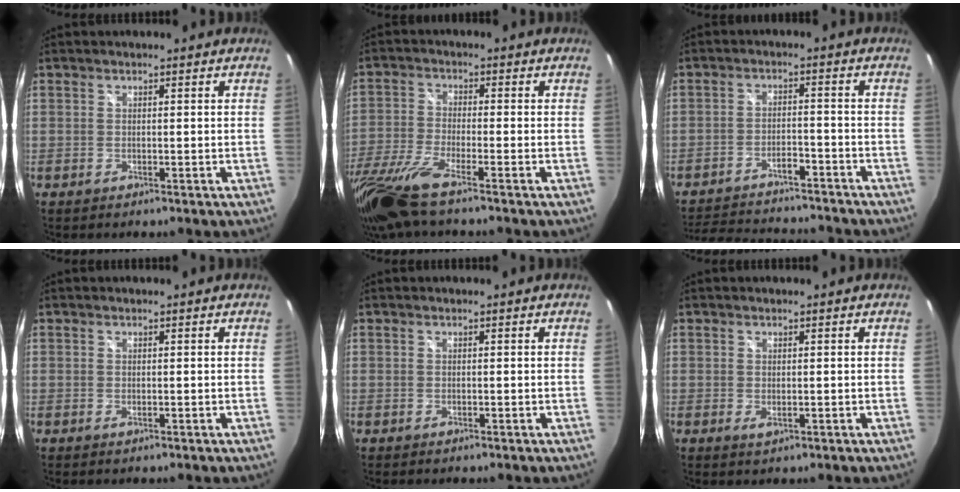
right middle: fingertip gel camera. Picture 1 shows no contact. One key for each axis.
{"total": 10.8, "fx": -8.1, "fy": 0.5, "fz": 7.1, "tx": -0.160, "ty": -0.044, "tz": -0.156}
{"total": 16.6, "fx": -14.7, "fy": 4.2, "fz": 6.6, "tx": -0.137, "ty": 0.003, "tz": -0.208}
{"total": 0.0}
{"total": 0.0}
{"total": 1.1, "fx": -0.2, "fy": 0.5, "fz": 1.0, "tx": -0.018, "ty": -0.003, "tz": -0.002}